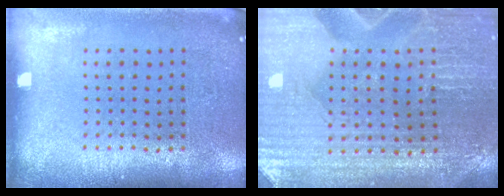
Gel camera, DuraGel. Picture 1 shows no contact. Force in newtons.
{"total": 2.2, "press": 2.1, "slide": 0.2}